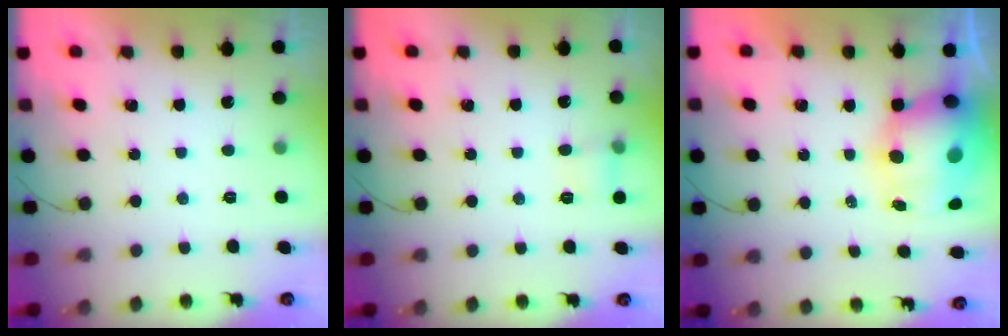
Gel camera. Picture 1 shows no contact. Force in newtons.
{"total": 4.9, "press": 4.0, "slide": 2.7}
{"total": 13.2, "press": 12.8, "slide": 3.3}